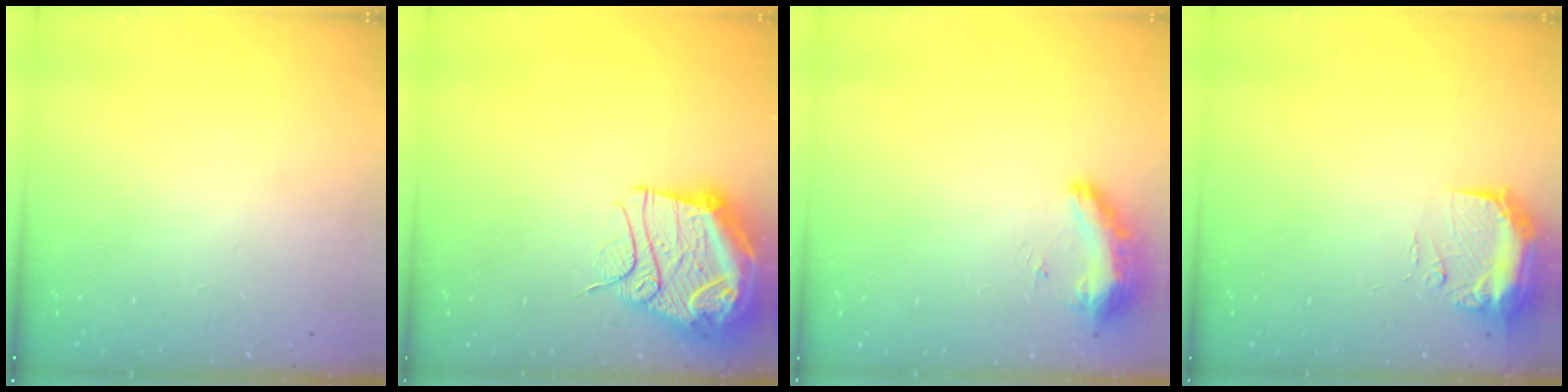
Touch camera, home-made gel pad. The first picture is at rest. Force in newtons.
{"total": 17.5, "press": 17.4, "slide": 1.9}
{"total": 8.4, "press": 8.3, "slide": 1.3}
{"total": 11.0, "press": 9.6, "slide": 5.4}